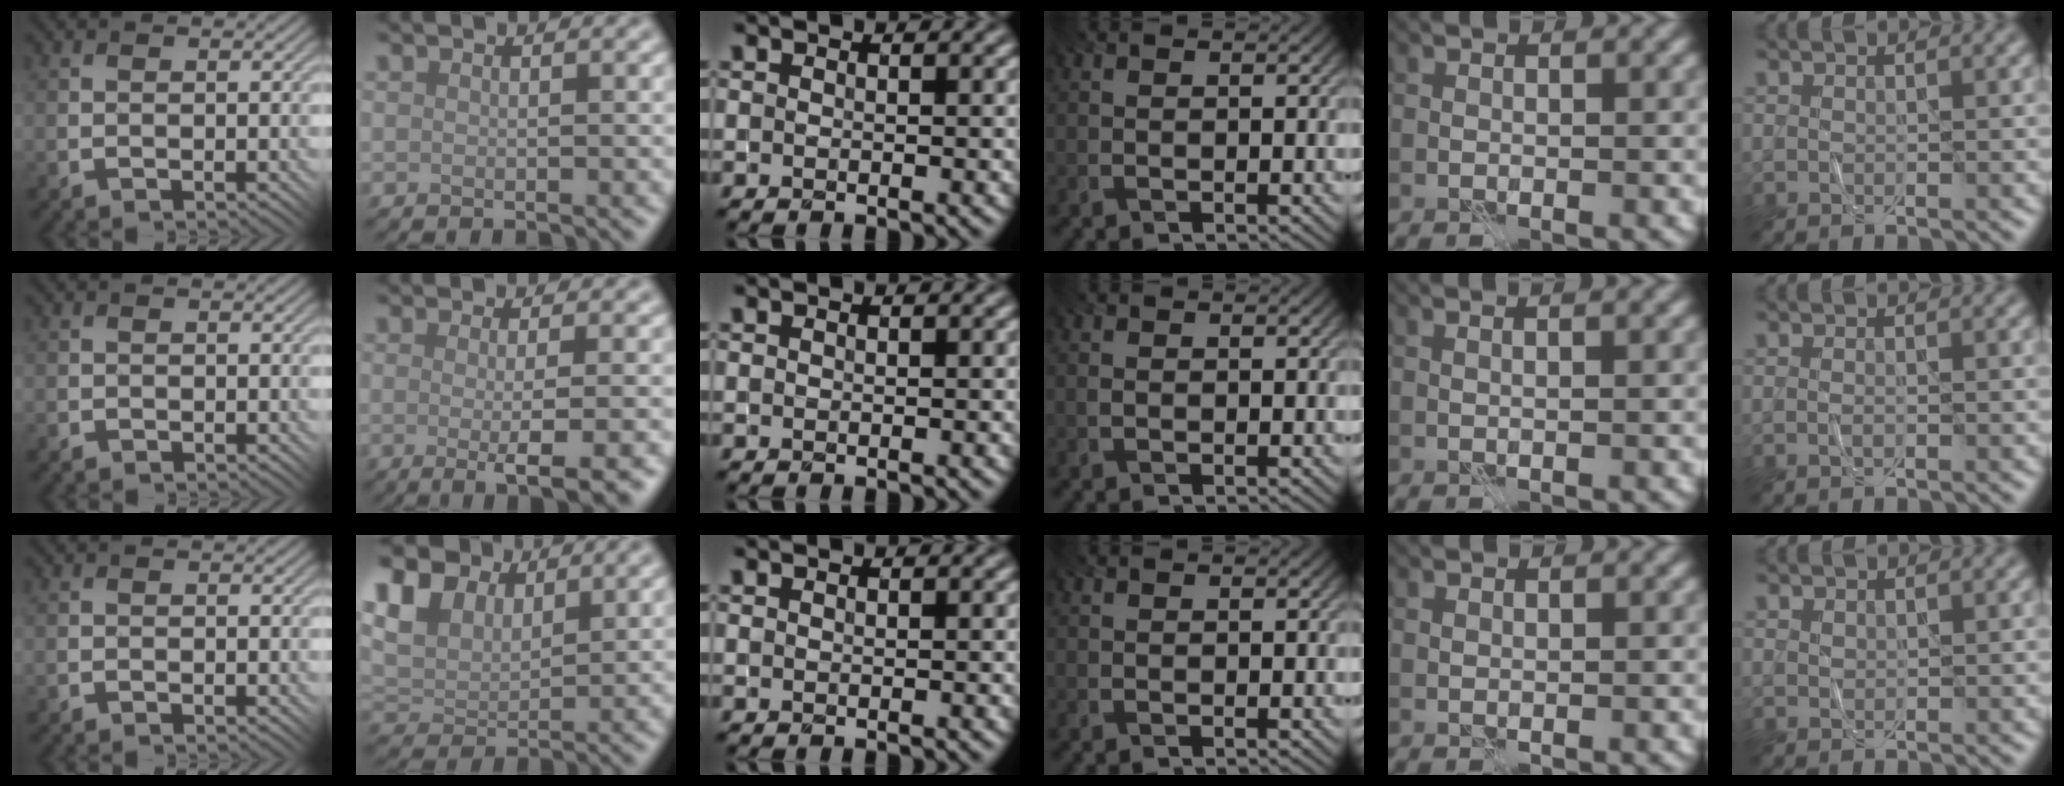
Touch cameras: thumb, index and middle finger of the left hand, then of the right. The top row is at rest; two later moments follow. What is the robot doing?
{"motion": "fold", "object": "shorts"}